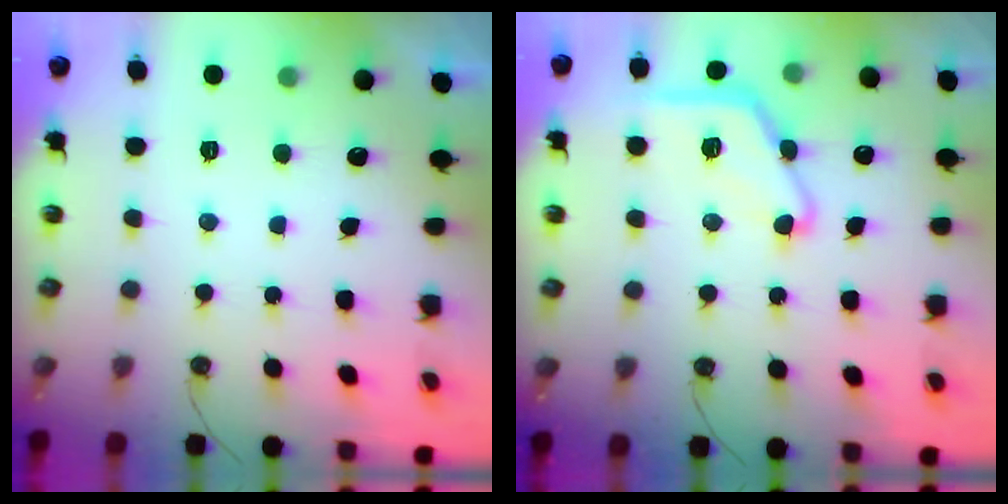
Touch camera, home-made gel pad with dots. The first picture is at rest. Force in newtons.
{"total": 12.4, "press": 12.4, "slide": 0.1}